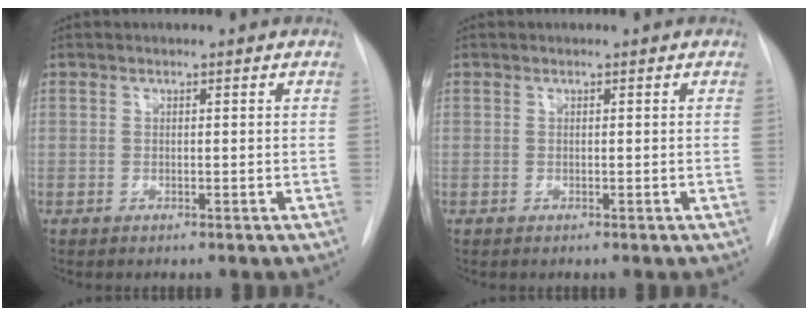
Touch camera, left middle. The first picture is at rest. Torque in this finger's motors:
{"motor_torque": [0.00, 0.00, 0.00, 0.01]}